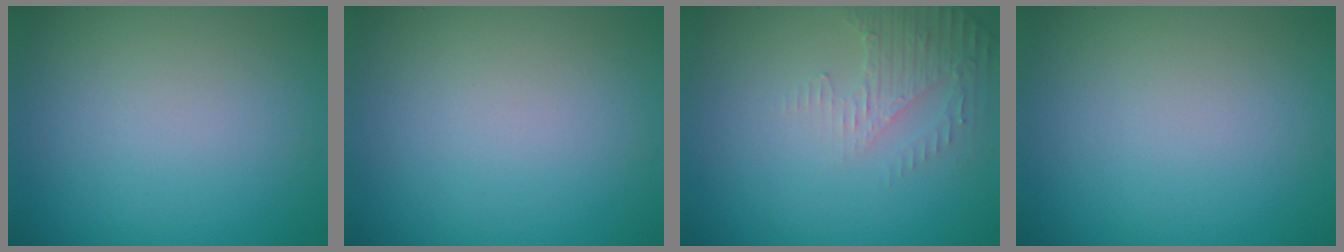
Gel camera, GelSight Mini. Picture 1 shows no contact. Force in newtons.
{"total": 0.0}
{"total": 2.6, "press": 2.5, "slide": 0.7}
{"total": 0.0}